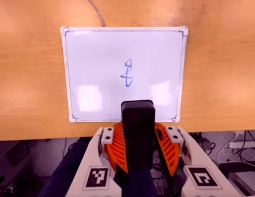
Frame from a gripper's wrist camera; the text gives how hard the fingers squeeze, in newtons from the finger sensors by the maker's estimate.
{"total": 7.2, "left": 8.0, "right": 6.4}